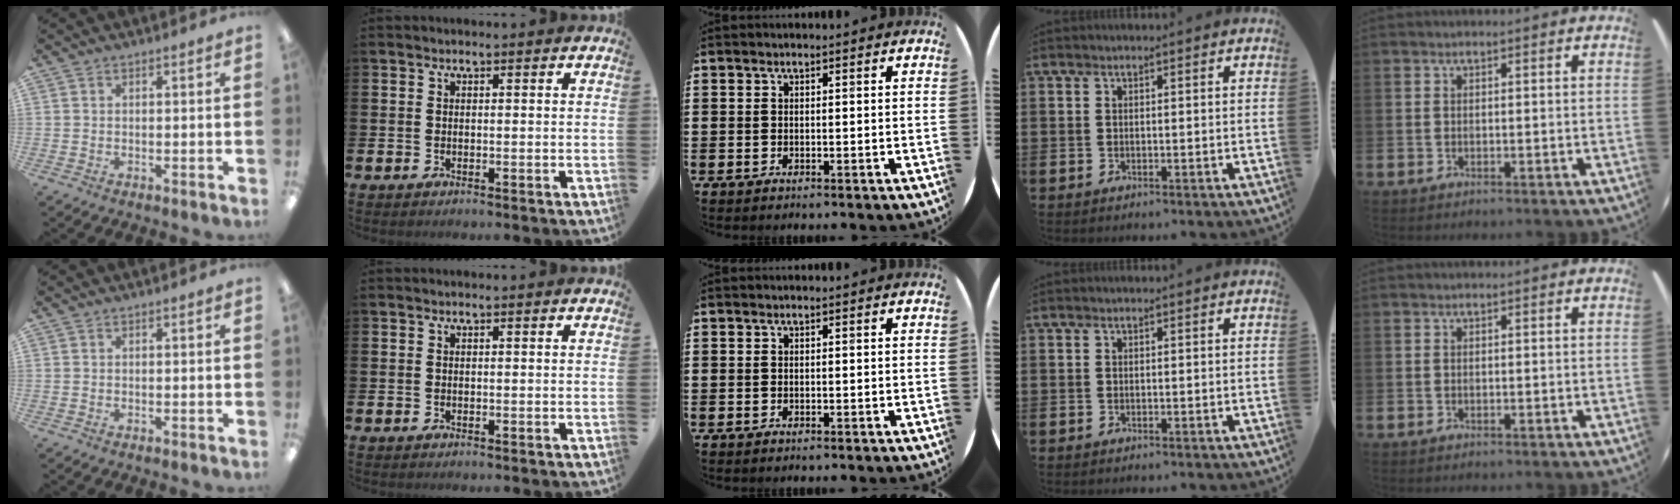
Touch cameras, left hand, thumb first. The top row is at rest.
{}